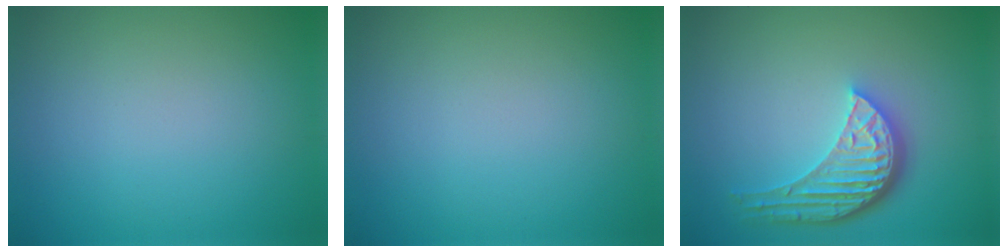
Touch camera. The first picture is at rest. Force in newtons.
{"total": 0.0}
{"total": 5.4, "press": 3.9, "slide": 3.6}